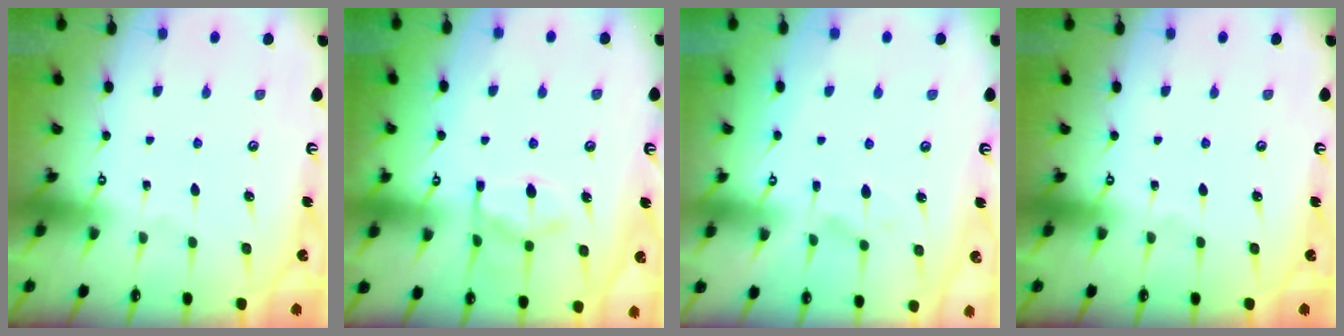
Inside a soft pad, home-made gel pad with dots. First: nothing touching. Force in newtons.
{"total": 11.9, "press": 11.8, "slide": 1.1}
{"total": 1.7, "press": 1.2, "slide": 1.2}
{"total": 0.0}